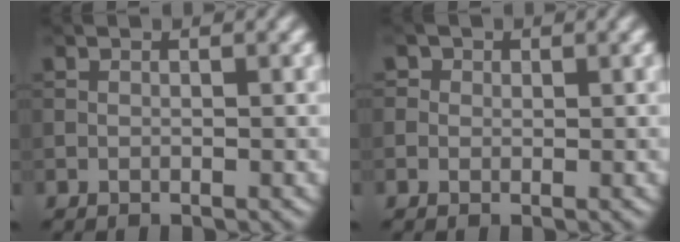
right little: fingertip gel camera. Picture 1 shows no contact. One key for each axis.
{"total": 0.9, "fx": 0.3, "fy": 0.9, "fz": 0.2, "tx": -0.002, "ty": -0.001, "tz": -0.003}